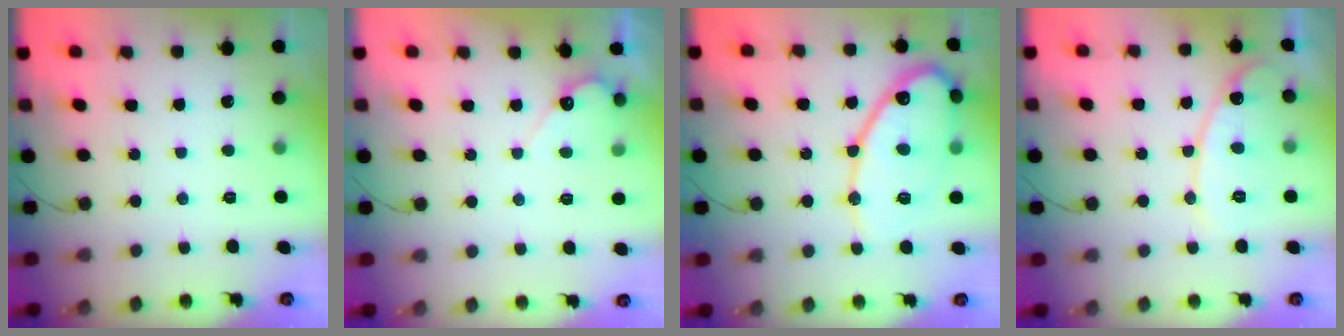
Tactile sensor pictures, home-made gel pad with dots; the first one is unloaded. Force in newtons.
{"total": 4.4, "press": 4.4, "slide": 0.3}
{"total": 18.4, "press": 18.3, "slide": 1.4}
{"total": 11.5, "press": 11.4, "slide": 1.0}